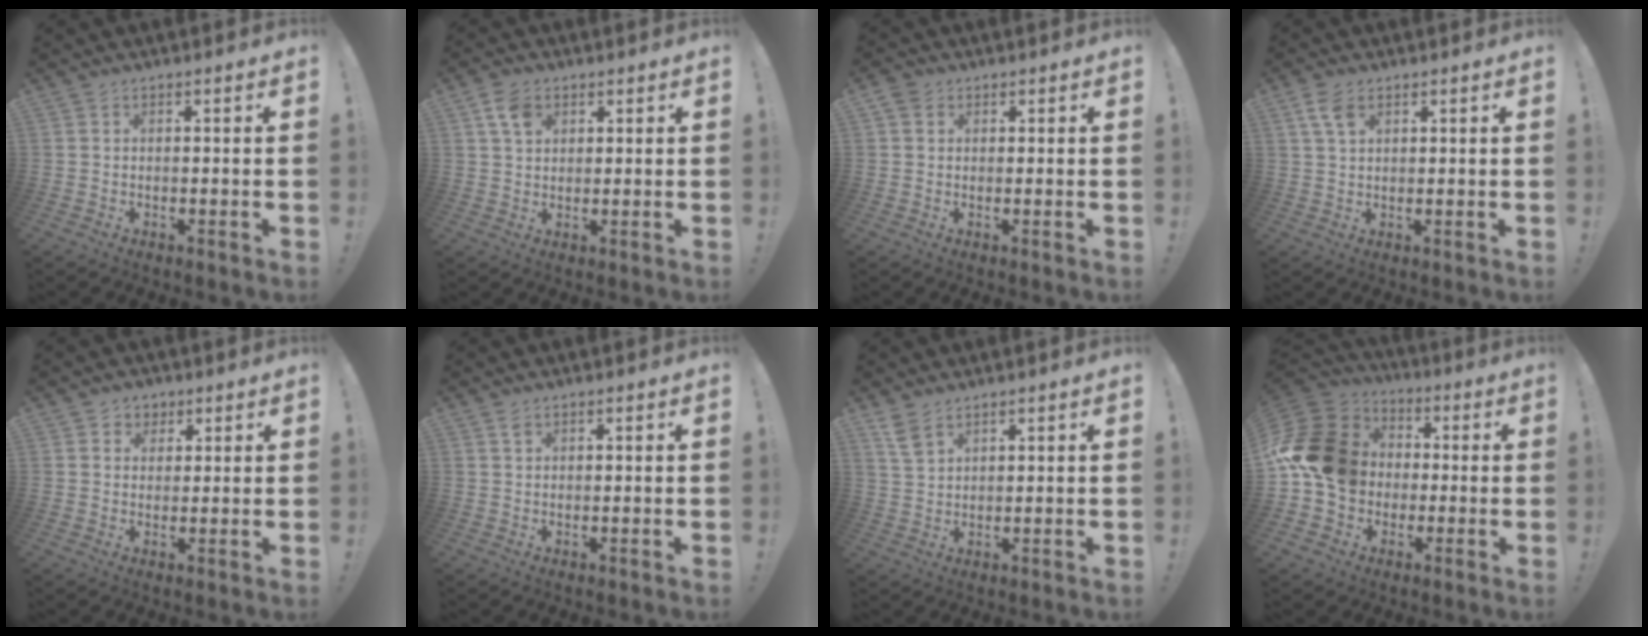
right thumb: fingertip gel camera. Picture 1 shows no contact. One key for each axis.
{"total": 5.9, "fx": 2.8, "fy": 4.1, "fz": 3.2, "tx": -0.059, "ty": -0.001, "tz": 0.054}
{"total": 3.0, "fx": 1.3, "fy": 2.4, "fz": 1.1, "tx": -0.024, "ty": 0.001, "tz": 0.025}
{"total": 5.4, "fx": 2.6, "fy": 3.0, "fz": 3.7, "tx": -0.070, "ty": -0.002, "tz": 0.051}
{"total": 3.9, "fx": 1.6, "fy": 3.5, "fz": 0.4, "tx": 0.006, "ty": -0.010, "tz": 0.028}
{"total": 1.5, "fx": 1.0, "fy": 0.8, "fz": 0.8, "tx": -0.003, "ty": -0.006, "tz": 0.016}
{"total": 5.2, "fx": 3.7, "fy": 2.3, "fz": 2.9, "tx": -0.055, "ty": -0.018, "tz": 0.071}
{"total": 18.8, "fx": -0.2, "fy": 15.3, "fz": 10.9, "tx": -0.186, "ty": 0.018, "tz": 0.008}